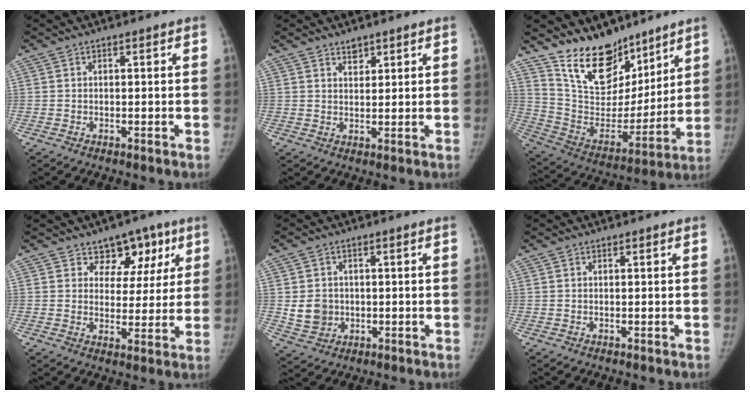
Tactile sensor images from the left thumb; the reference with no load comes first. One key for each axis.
{"total": 2.4, "fx": 1.8, "fy": 1.3, "fz": 0.9, "tx": -0.002, "ty": -0.013, "tz": 0.030}
{"total": 18.7, "fx": 14.6, "fy": 9.4, "fz": 6.9, "tx": -0.068, "ty": -0.094, "tz": 0.263}
{"total": 8.5, "fx": 5.1, "fy": 6.1, "fz": 2.9, "tx": 0.012, "ty": -0.018, "tz": 0.071}
{"total": 5.7, "fx": 0.0, "fy": 5.0, "fz": 2.6, "tx": -0.027, "ty": -0.002, "tz": 0.010}
{"total": 0.0}